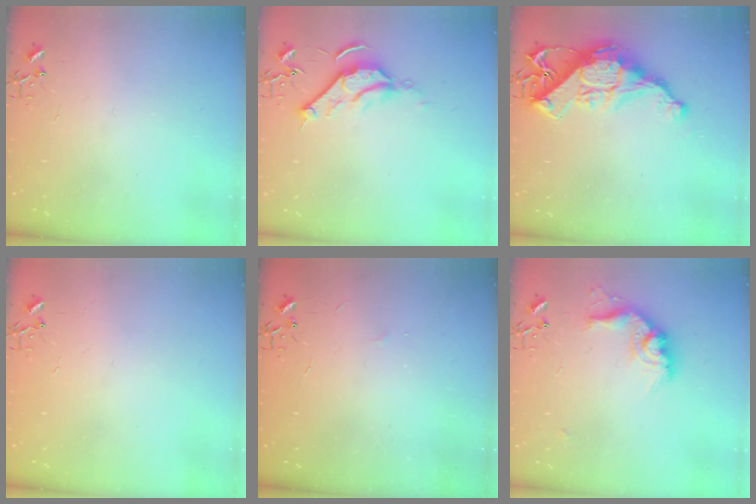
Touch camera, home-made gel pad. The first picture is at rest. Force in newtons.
{"total": 9.8, "press": 9.7, "slide": 1.3}
{"total": 15.3, "press": 15.3, "slide": 1.4}
{"total": 1.4, "press": 1.4, "slide": 0.2}
{"total": 2.1, "press": 2.1, "slide": 0.4}
{"total": 14.4, "press": 14.3, "slide": 0.7}